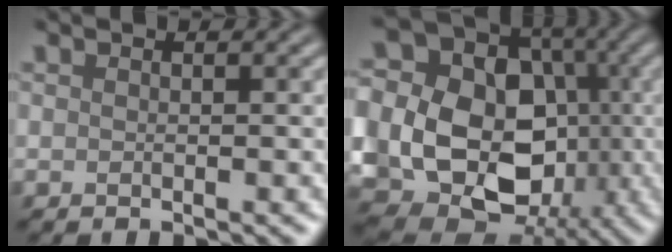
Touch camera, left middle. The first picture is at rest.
{"total": 22.3, "force": [-1.7, 18.8, 11.8], "torque": [-0.241, -0.009, -0.054]}